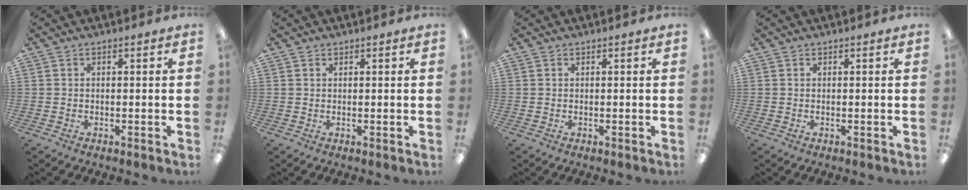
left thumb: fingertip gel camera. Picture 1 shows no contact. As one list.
[{"total": 0.5, "force": [0.5, 0.2, 0.1], "torque": [-0.002, 0.001, 0.009]}, {"total": 0.0}, {"total": 0.0}]